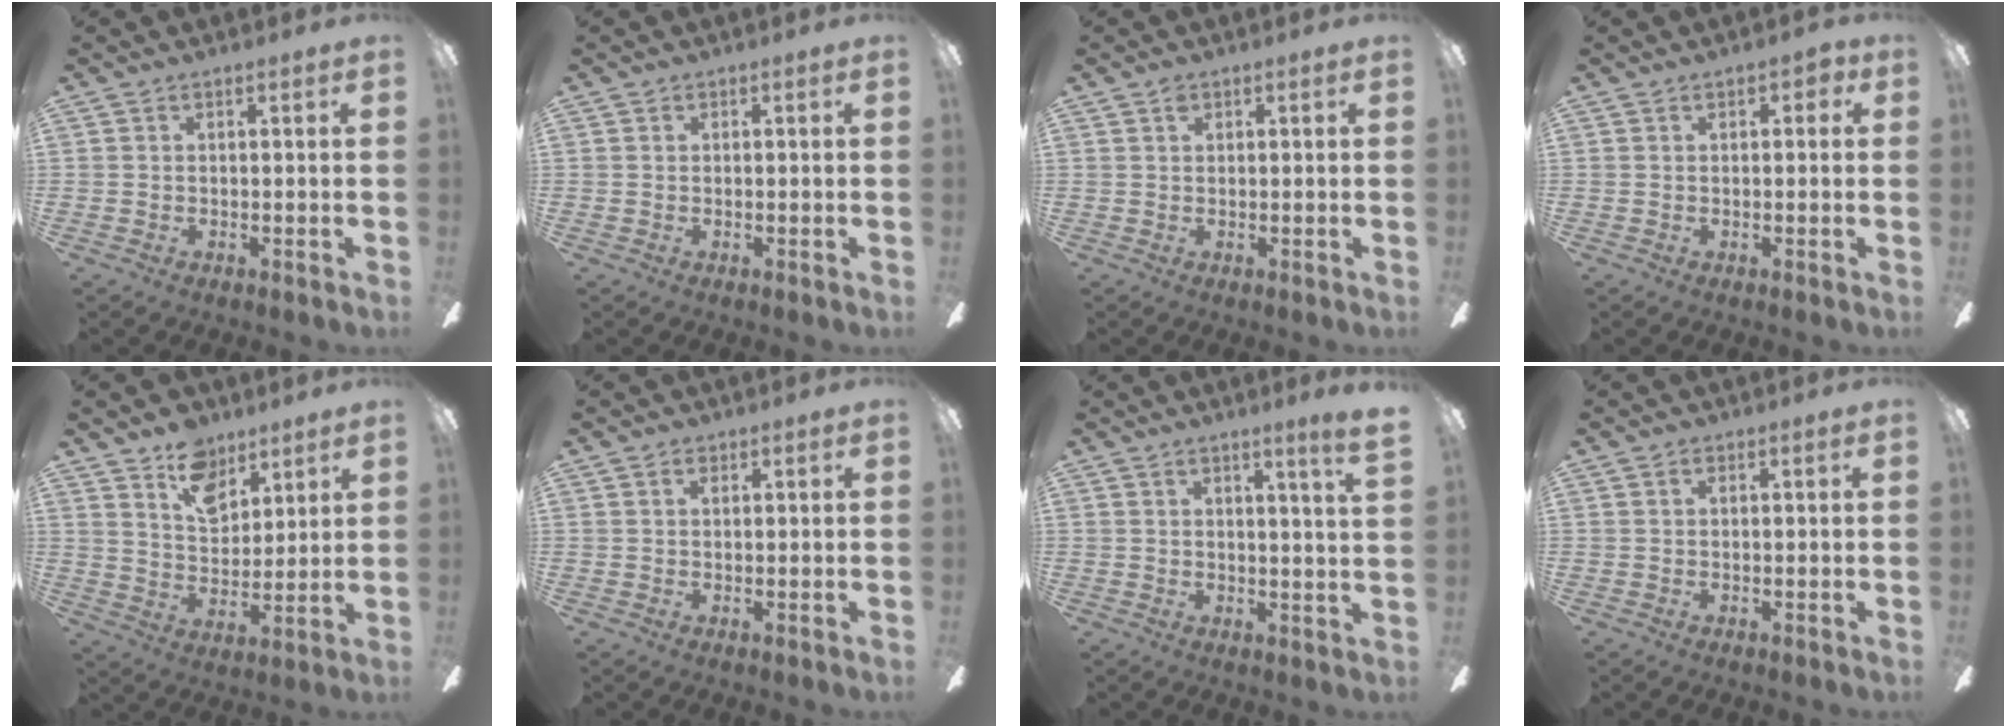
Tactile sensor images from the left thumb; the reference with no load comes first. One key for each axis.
{"total": 0.0}
{"total": 1.4, "fx": 0.6, "fy": 0.8, "fz": 0.9, "tx": -0.020, "ty": 0.002, "tz": 0.011}
{"total": 1.8, "fx": 0.5, "fy": 1.3, "fz": 1.2, "tx": -0.015, "ty": 0.003, "tz": 0.007}
{"total": 10.8, "fx": 7.6, "fy": 6.5, "fz": 4.1, "tx": -0.059, "ty": -0.034, "tz": 0.140}
{"total": 1.1, "fx": 0.6, "fy": 0.7, "fz": 0.6, "tx": -0.006, "ty": -0.001, "tz": 0.010}
{"total": 4.1, "fx": 2.8, "fy": -0.6, "fz": 2.9, "tx": -0.043, "ty": -0.021, "tz": 0.043}
{"total": 0.6, "fx": 0.3, "fy": 0.4, "fz": 0.4, "tx": -0.008, "ty": 0.002, "tz": 0.005}